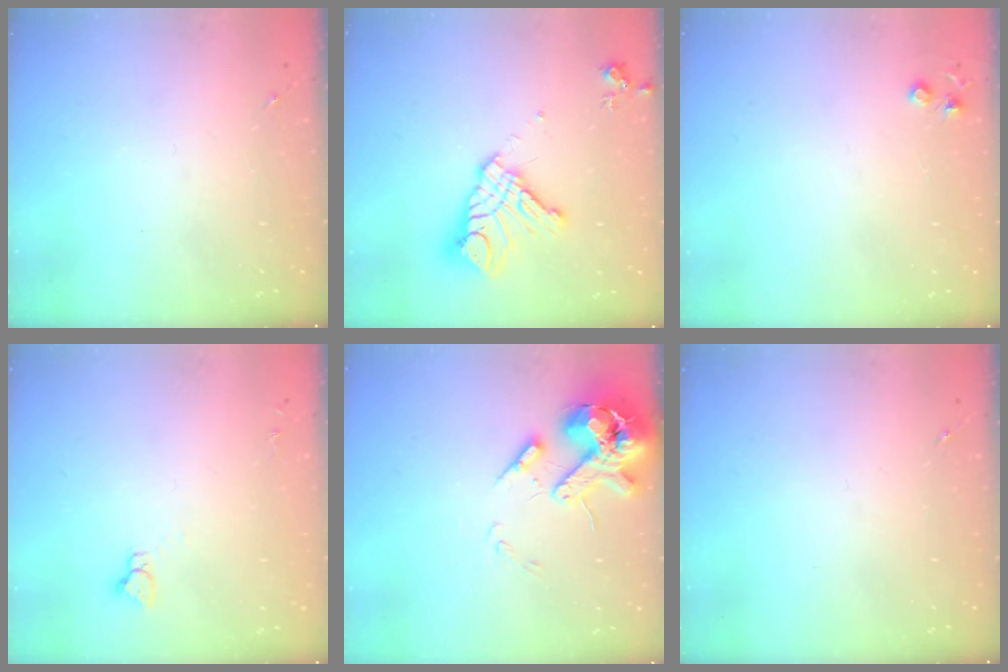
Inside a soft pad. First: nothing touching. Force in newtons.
{"total": 15.8, "press": 15.7, "slide": 1.7}
{"total": 4.2, "press": 4.1, "slide": 0.7}
{"total": 2.9, "press": 2.9, "slide": 0.2}
{"total": 15.3, "press": 15.1, "slide": 2.6}
{"total": 0.0}